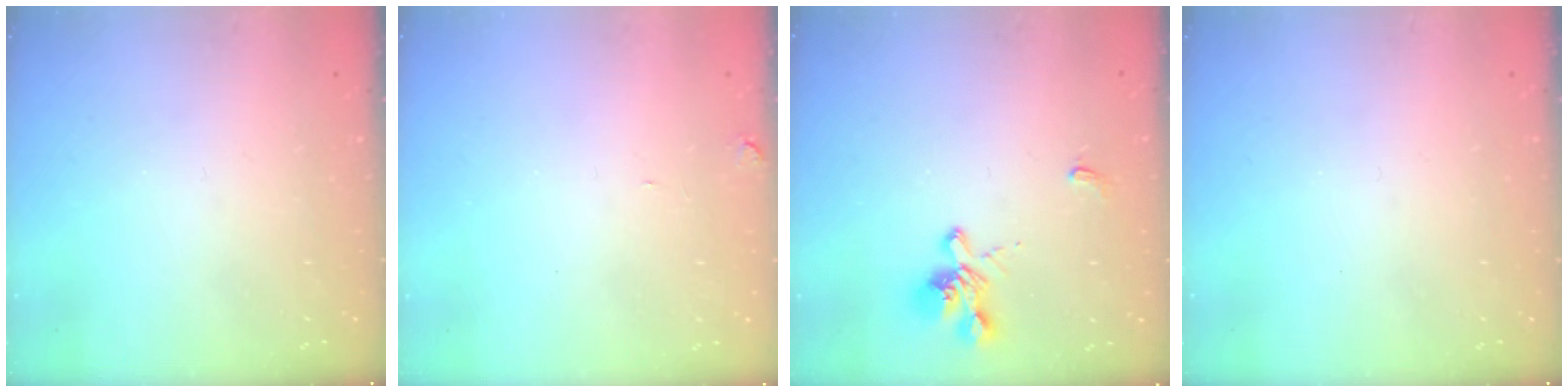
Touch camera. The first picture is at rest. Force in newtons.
{"total": 1.3, "press": 1.2, "slide": 0.5}
{"total": 1.5, "press": 1.0, "slide": 1.2}
{"total": 0.0}